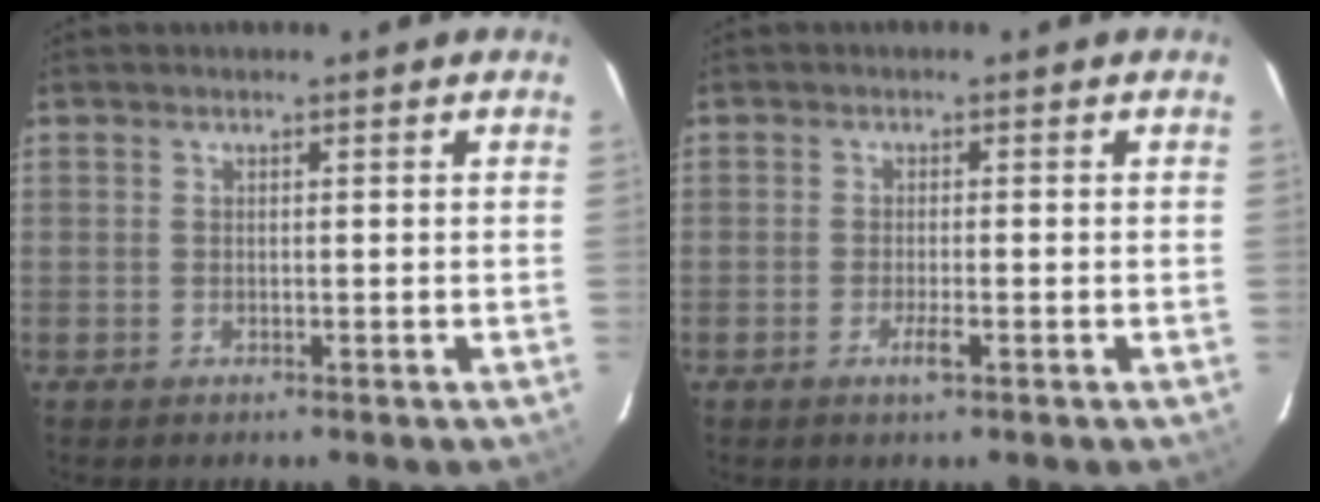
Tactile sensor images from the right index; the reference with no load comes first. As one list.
[{"total": 2.2, "force": [-1.1, 0.2, 1.9], "torque": [-0.038, -0.003, -0.022]}]